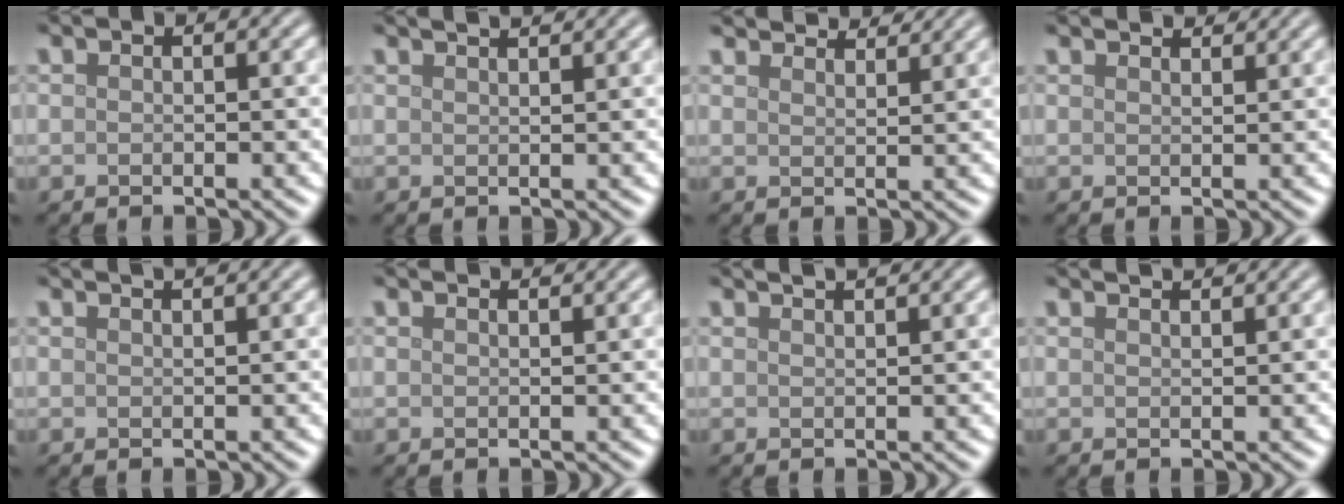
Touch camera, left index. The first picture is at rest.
{"total": 3.6, "force": [2.7, 1.2, 1.9], "torque": [-0.001, 0.020, 0.006]}
{"total": 5.0, "force": [4.7, 0.6, 1.4], "torque": [-0.019, 0.005, 0.054]}
{"total": 3.0, "force": [2.8, 0.5, 1.0], "torque": [-0.008, 0.002, 0.025]}
{"total": 3.7, "force": [2.7, 1.4, 2.0], "torque": [-0.003, 0.022, 0.001]}
{"total": 2.9, "force": [2.5, 0.9, 1.2], "torque": [0.000, 0.011, 0.005]}
{"total": 3.7, "force": [2.8, 1.3, 2.0], "torque": [-0.001, 0.023, 0.007]}
{"total": 3.3, "force": [2.8, 1.0, 1.5], "torque": [0.000, 0.015, 0.010]}